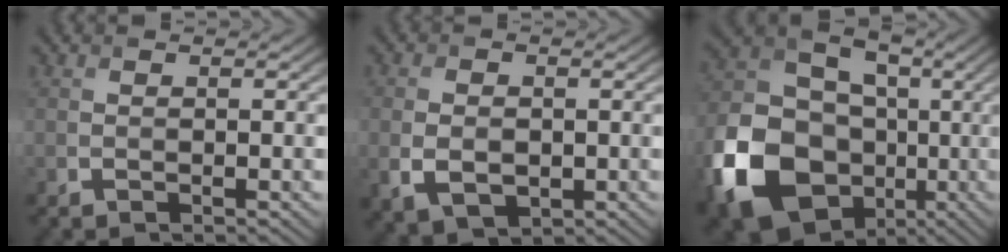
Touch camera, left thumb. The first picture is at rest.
{"total": 4.7, "force": [-0.8, 3.3, 3.3], "torque": [-0.073, -0.012, -0.011]}
{"total": 18.1, "force": [-5.8, 14.0, 9.9], "torque": [-0.239, -0.026, -0.110]}